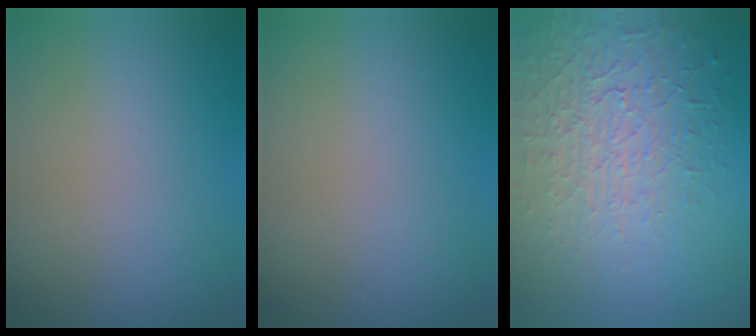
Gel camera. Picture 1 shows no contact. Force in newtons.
{"total": 0.0}
{"total": 4.4, "press": 4.0, "slide": 1.9}